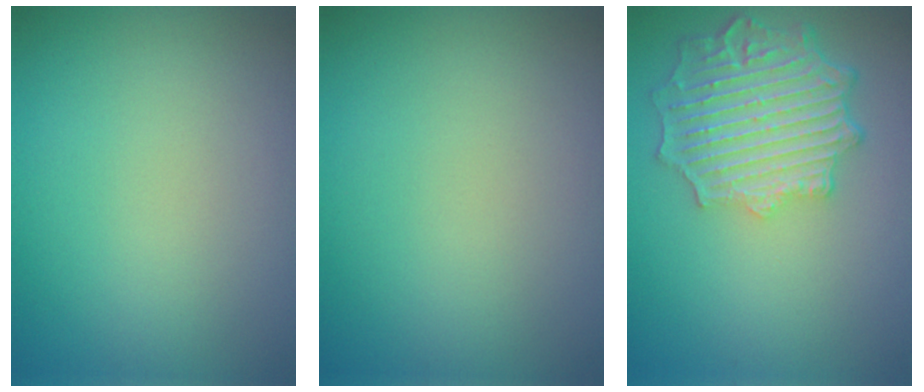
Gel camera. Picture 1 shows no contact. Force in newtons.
{"total": 0.0}
{"total": 6.9, "press": 5.5, "slide": 4.2}